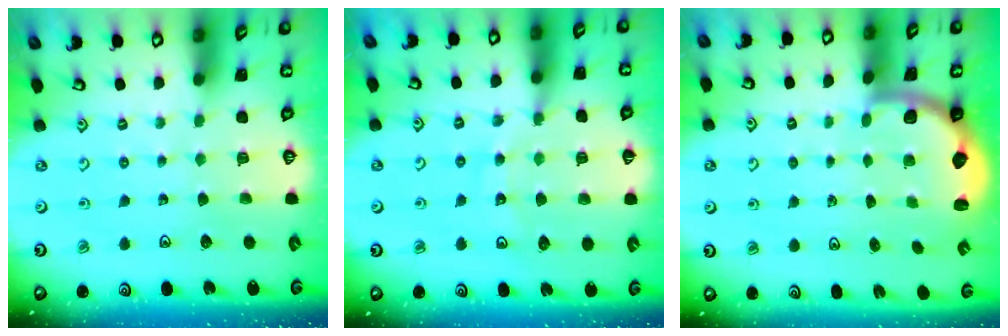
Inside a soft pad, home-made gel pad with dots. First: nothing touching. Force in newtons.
{"total": 10.3, "press": 10.1, "slide": 2.3}
{"total": 2.4, "press": 1.7, "slide": 1.6}